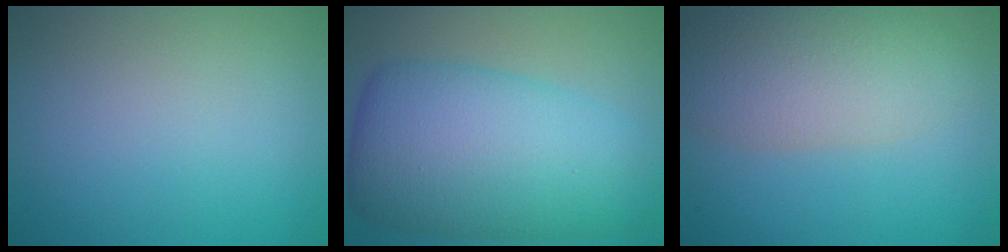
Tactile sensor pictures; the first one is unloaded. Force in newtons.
{"total": 11.6, "press": 11.6, "slide": 0.3}
{"total": 5.9, "press": 5.9, "slide": 0.4}